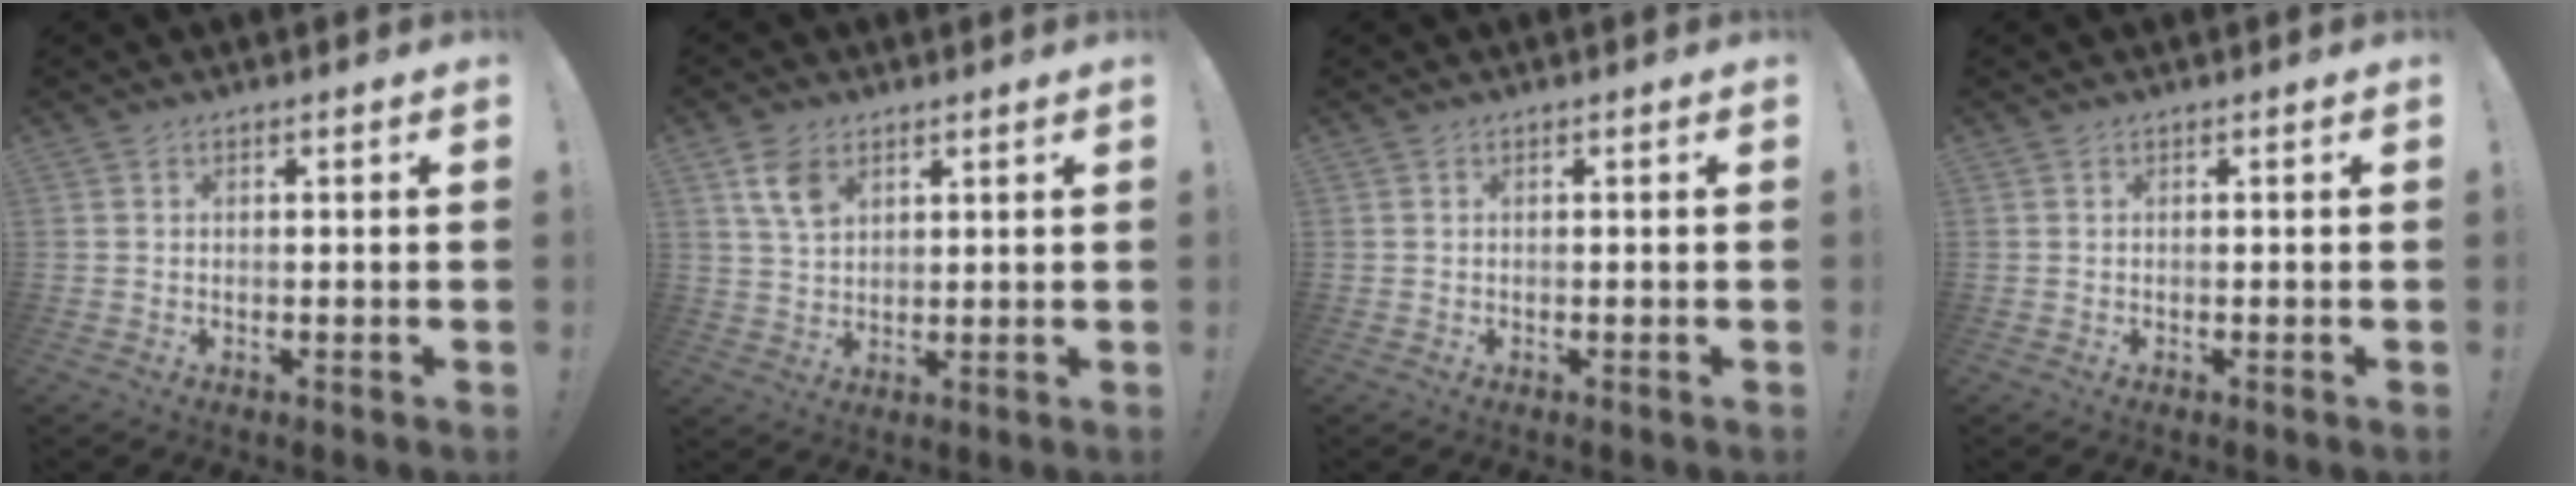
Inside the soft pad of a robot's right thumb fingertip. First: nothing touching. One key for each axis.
{"total": 7.6, "fx": 3.9, "fy": 5.0, "fz": 4.3, "tx": -0.070, "ty": -0.009, "tz": 0.076}
{"total": 0.0}
{"total": 0.0}